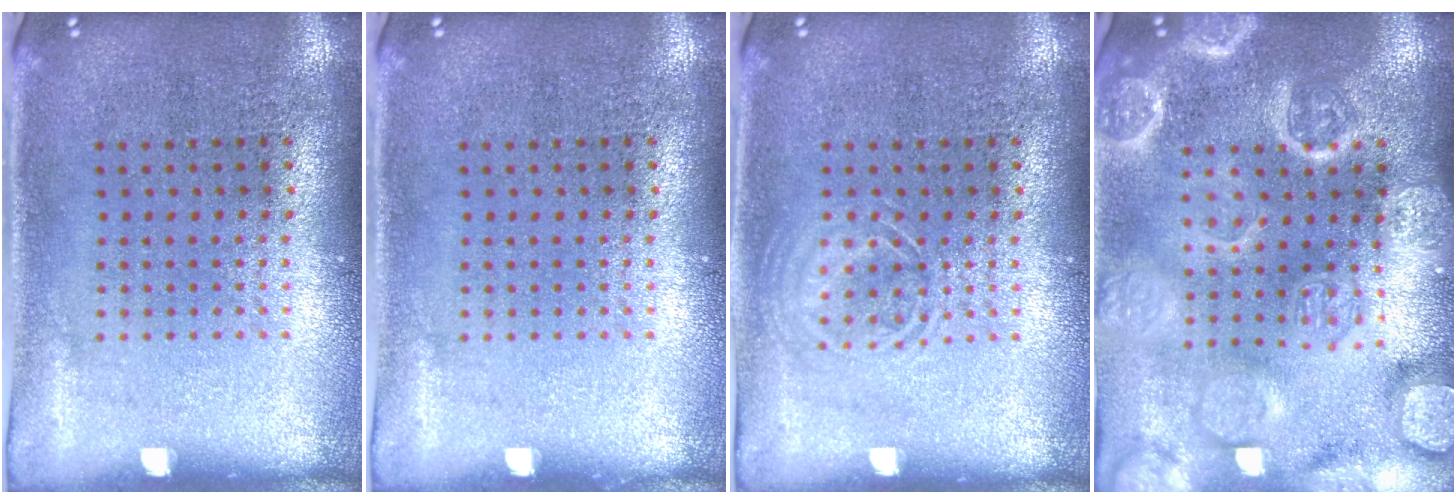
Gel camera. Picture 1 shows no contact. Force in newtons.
{"total": 0.0}
{"total": 1.7, "press": 1.7, "slide": 0.3}
{"total": 4.5, "press": 4.5, "slide": 0.6}